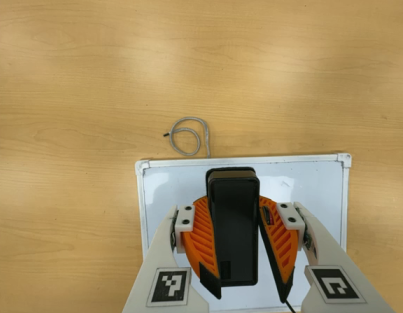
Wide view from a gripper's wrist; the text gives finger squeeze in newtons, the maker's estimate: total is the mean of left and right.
{"total": 11.6, "left": 11.0, "right": 12.2}